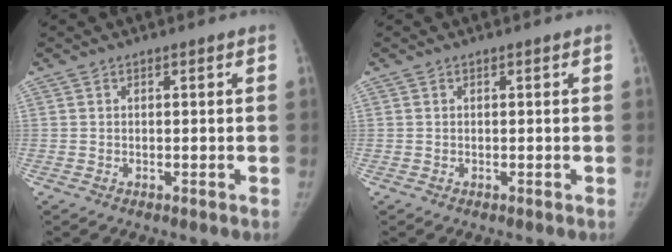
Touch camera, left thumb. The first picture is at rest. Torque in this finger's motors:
{"motor_torque": [0.01, 0.01, 0.01, -0.01, 0.00]}